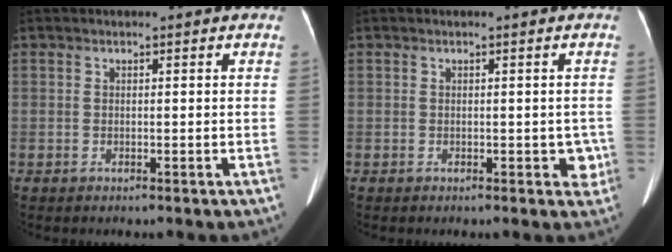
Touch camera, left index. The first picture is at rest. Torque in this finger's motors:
{"motor_torque": [-0.05, -0.02, -0.04, 0.00]}